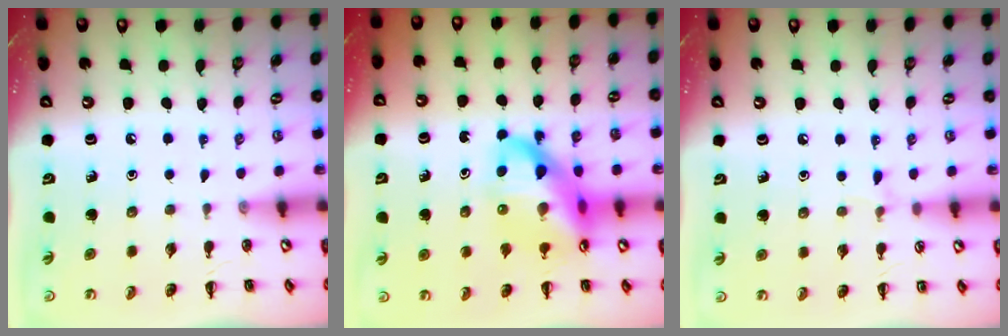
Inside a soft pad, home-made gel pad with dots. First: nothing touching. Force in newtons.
{"total": 17.1, "press": 16.6, "slide": 4.2}
{"total": 4.8, "press": 4.5, "slide": 1.6}